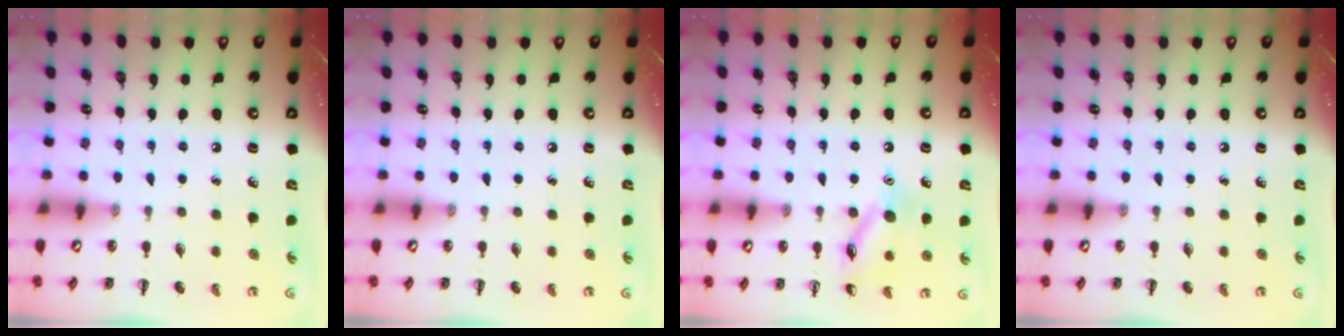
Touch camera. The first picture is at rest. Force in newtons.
{"total": 0.0}
{"total": 11.7, "press": 11.6, "slide": 0.9}
{"total": 0.0}